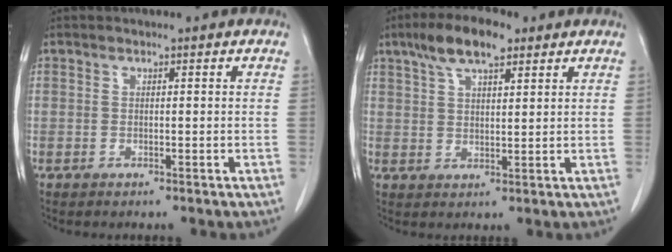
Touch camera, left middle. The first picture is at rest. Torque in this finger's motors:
{"motor_torque": [1.29, -0.85, 0.11, 0.09]}